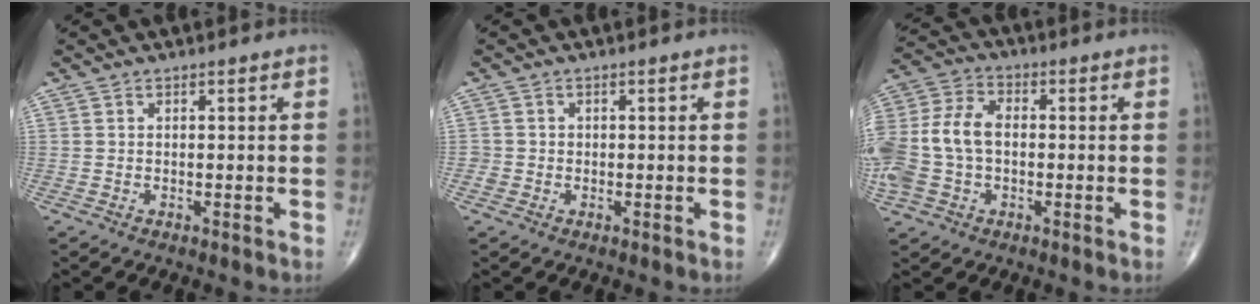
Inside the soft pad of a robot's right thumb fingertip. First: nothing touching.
{"total": 1.5, "force": [-0.3, 1.4, 0.0], "torque": [0.013, 0.008, -0.009]}
{"total": 14.2, "force": [-1.0, 9.7, 10.3], "torque": [-0.232, 0.033, -0.020]}